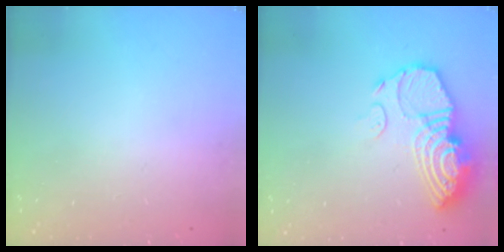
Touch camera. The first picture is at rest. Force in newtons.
{"total": 13.9, "press": 13.8, "slide": 1.3}